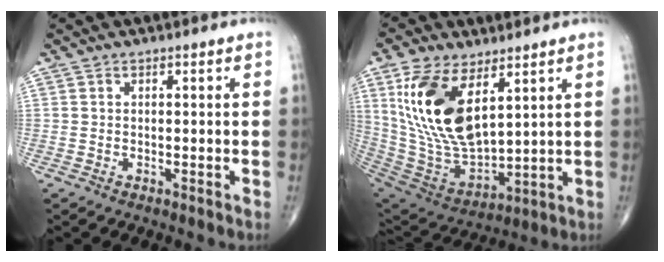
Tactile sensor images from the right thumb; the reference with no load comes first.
{"total": 19.7, "force": [7.3, 9.8, 15.4], "torque": [-0.288, -0.034, 0.155]}